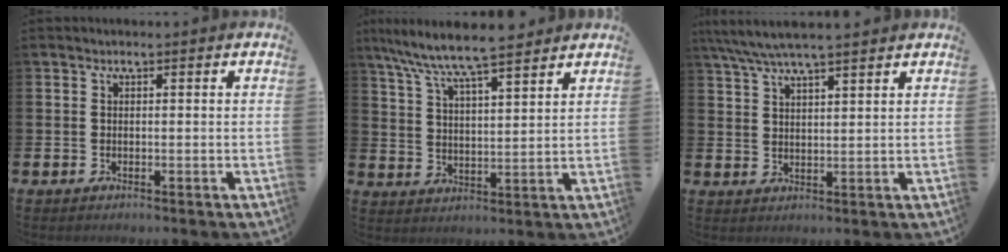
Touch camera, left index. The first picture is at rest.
{"total": 8.2, "force": [7.7, 0.8, 2.8], "torque": [-0.081, -0.036, 0.139]}
{"total": 5.6, "force": [5.1, 0.4, 2.4], "torque": [-0.061, -0.013, 0.092]}